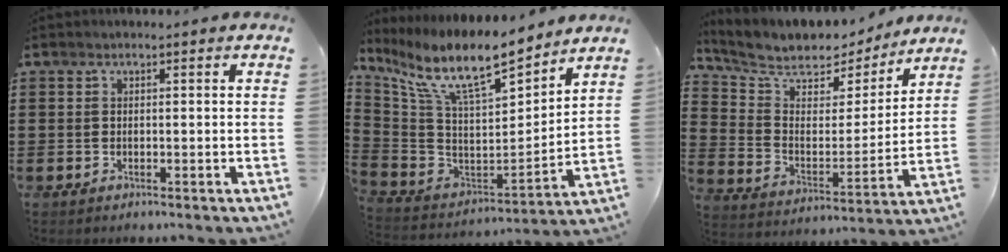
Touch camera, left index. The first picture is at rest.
{"total": 12.7, "force": [9.9, 2.5, 7.6], "torque": [-0.175, -0.064, 0.170]}
{"total": 7.6, "force": [6.6, 3.0, 2.1], "torque": [-0.075, -0.051, 0.112]}